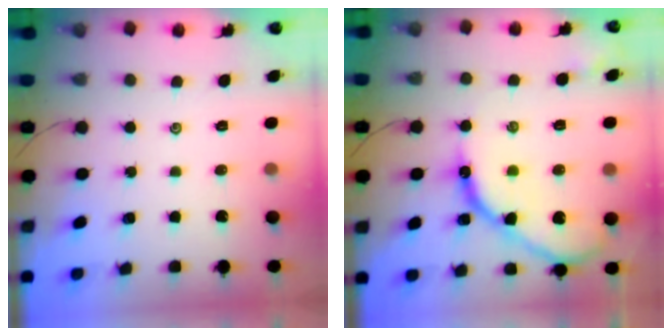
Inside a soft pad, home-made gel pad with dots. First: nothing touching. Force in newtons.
{"total": 13.6, "press": 13.6, "slide": 0.6}